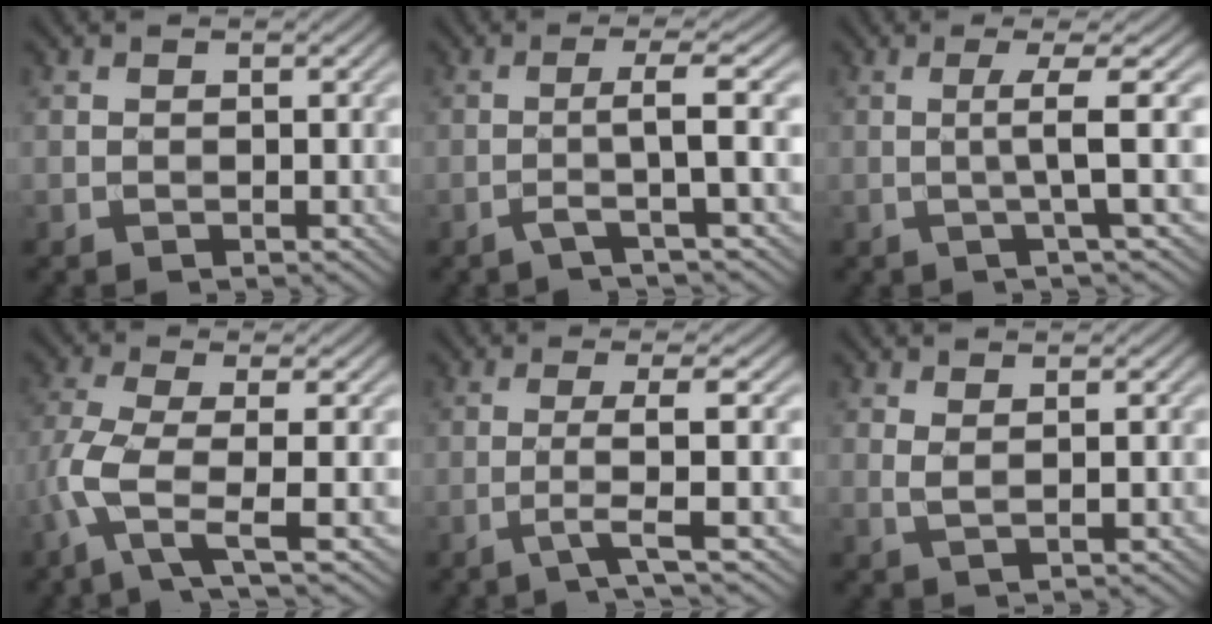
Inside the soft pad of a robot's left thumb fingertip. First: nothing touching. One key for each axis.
{"total": 4.2, "fx": -1.1, "fy": -0.1, "fz": 4.0, "tx": -0.064, "ty": 0.016, "tz": -0.040}
{"total": 4.1, "fx": 0.1, "fy": 0.0, "fz": 4.1, "tx": -0.074, "ty": 0.012, "tz": -0.010}
{"total": 6.5, "fx": -2.0, "fy": 1.4, "fz": 6.0, "tx": -0.128, "ty": 0.001, "tz": -0.058}
{"total": 3.8, "fx": -0.9, "fy": 0.1, "fz": 3.7, "tx": -0.062, "ty": 0.012, "tz": -0.035}
{"total": 1.8, "fx": 1.0, "fy": 0.4, "fz": 1.4, "tx": -0.030, "ty": 0.003, "tz": 0.016}